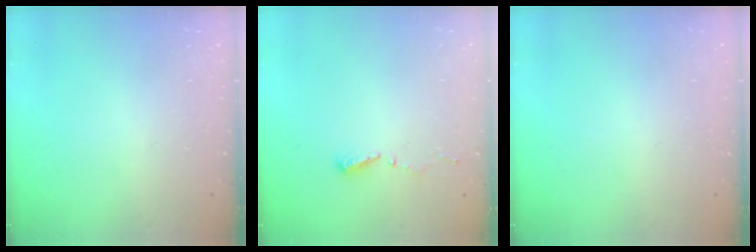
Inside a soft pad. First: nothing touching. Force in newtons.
{"total": 4.0, "press": 4.0, "slide": 0.4}
{"total": 0.0}